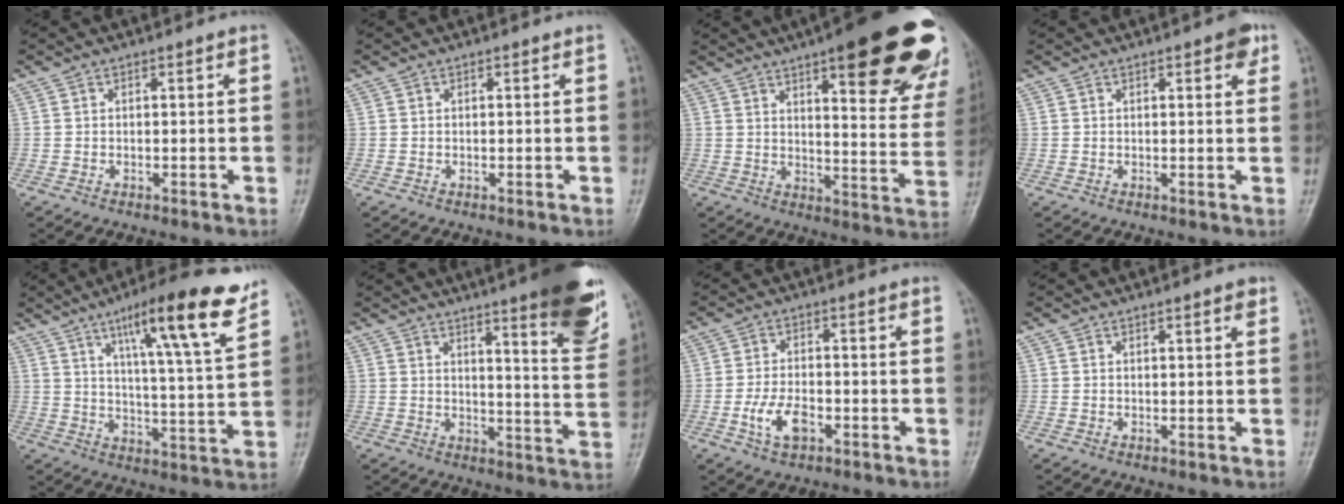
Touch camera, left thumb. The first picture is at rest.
{"total": 0.0}
{"total": 27.7, "force": [16.2, 7.5, 21.2], "torque": [-0.217, -0.051, 0.207]}
{"total": 3.2, "force": [1.7, 1.1, 2.5], "torque": [-0.022, -0.003, 0.016]}
{"total": 18.1, "force": [11.0, 2.2, 14.2], "torque": [-0.202, -0.052, 0.171]}
{"total": 16.0, "force": [9.9, 2.4, 12.4], "torque": [-0.137, -0.061, 0.127]}
{"total": 6.0, "force": [-2.4, 3.2, 4.4], "torque": [-0.086, 0.012, -0.046]}
{"total": 1.4, "force": [0.8, 0.2, 1.1], "torque": [-0.016, -0.002, 0.011]}